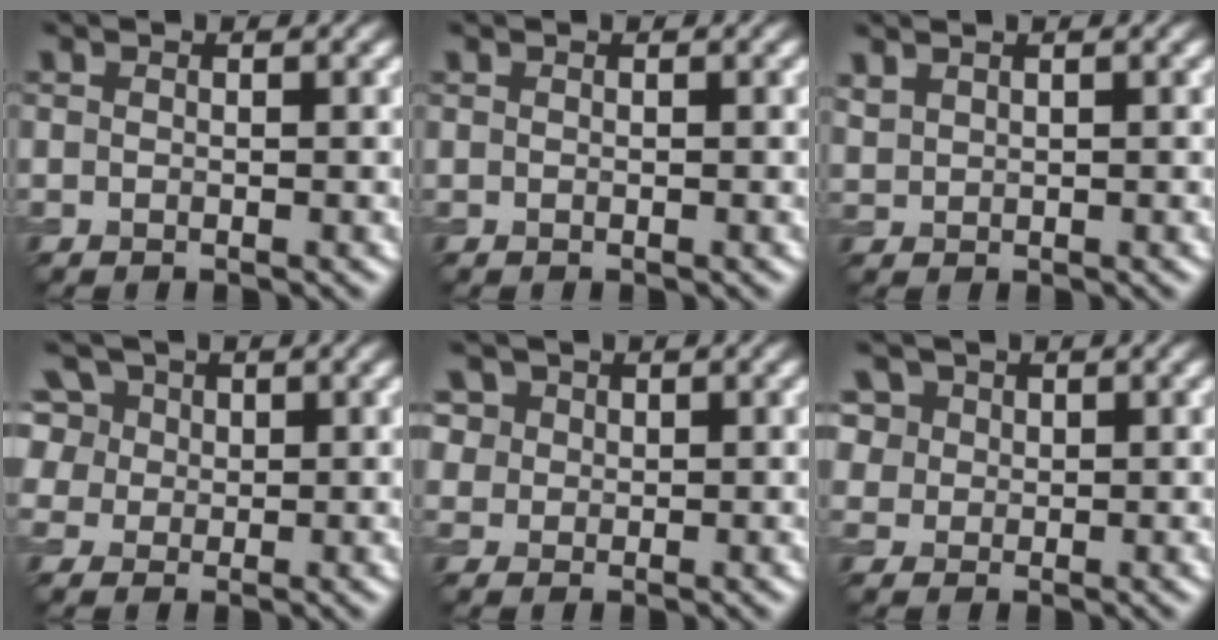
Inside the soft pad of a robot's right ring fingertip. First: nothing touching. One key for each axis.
{"total": 0.0}
{"total": 1.0, "fx": 1.0, "fy": 0.2, "fz": 0.2, "tx": -0.012, "ty": 0.001, "tz": 0.027}
{"total": 9.2, "fx": 4.4, "fy": 6.9, "fz": 4.3, "tx": -0.092, "ty": 0.034, "tz": 0.046}
{"total": 5.1, "fx": 2.6, "fy": 3.9, "fz": 2.0, "tx": -0.054, "ty": 0.008, "tz": 0.036}
{"total": 6.3, "fx": 3.3, "fy": 4.8, "fz": 2.6, "tx": -0.069, "ty": 0.012, "tz": 0.045}